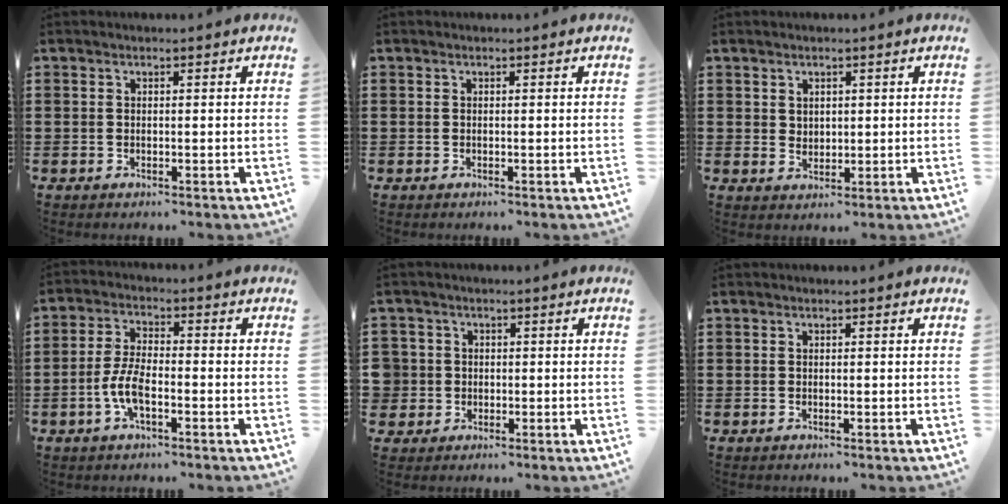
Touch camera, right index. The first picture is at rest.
{"total": 0.0}
{"total": 2.0, "force": [1.3, 1.5, 0.3], "torque": [-0.010, 0.008, 0.024]}
{"total": 5.9, "force": [-2.2, 2.0, 5.1], "torque": [-0.121, -0.005, -0.049]}
{"total": 2.8, "force": [-0.5, 2.8, 0.1], "torque": [-0.025, 0.006, -0.016]}
{"total": 0.0}